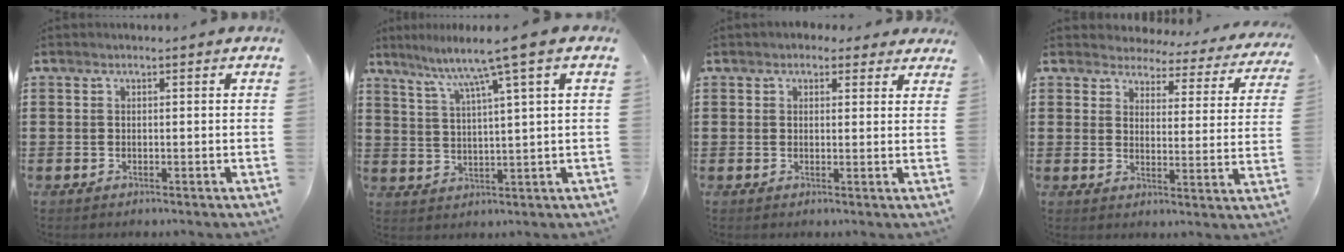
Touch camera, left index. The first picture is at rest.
{"total": 6.6, "force": [4.6, -1.1, 4.6], "torque": [-0.106, -0.024, 0.072]}
{"total": 2.0, "force": [1.5, 1.2, 0.3], "torque": [-0.005, 0.005, 0.026]}
{"total": 3.8, "force": [3.7, 0.7, 0.0], "torque": [-0.025, -0.028, 0.061]}